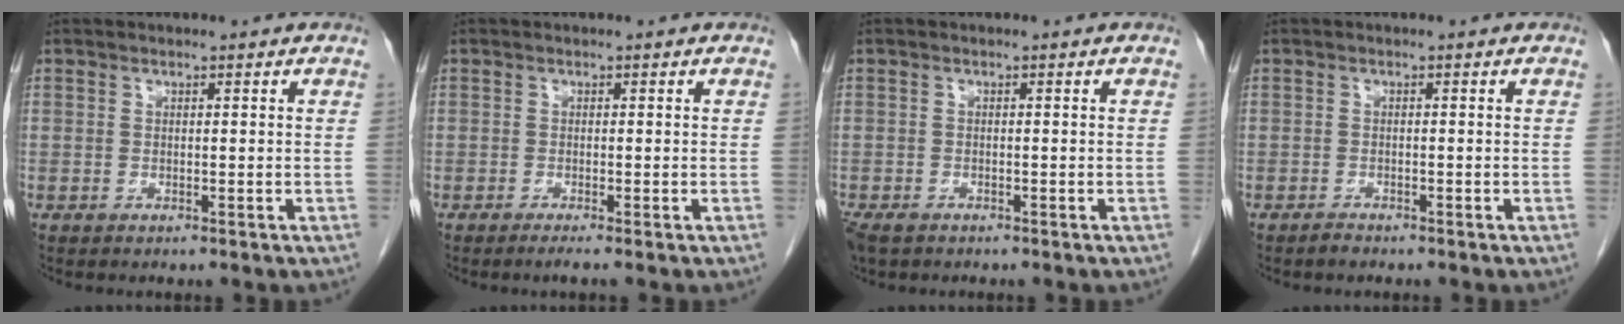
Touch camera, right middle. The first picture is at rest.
{"total": 1.1, "force": [-0.8, -0.3, 0.7], "torque": [-0.012, 0.000, -0.014]}
{"total": 3.4, "force": [-2.4, 1.8, 1.6], "torque": [-0.035, -0.007, -0.041]}
{"total": 0.9, "force": [-0.9, 0.2, 0.2], "torque": [-0.007, 0.000, -0.014]}